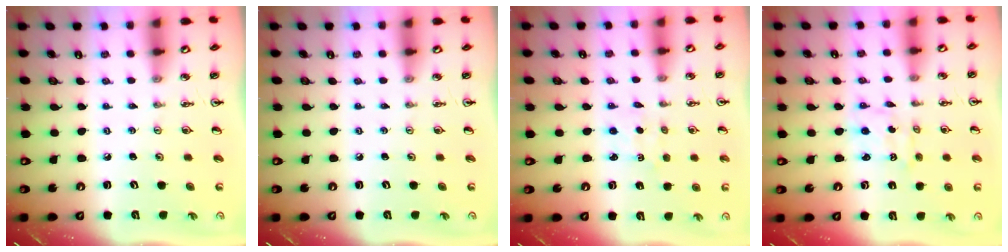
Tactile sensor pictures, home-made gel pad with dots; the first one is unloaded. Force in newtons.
{"total": 0.0}
{"total": 1.5, "press": 1.5, "slide": 0.3}
{"total": 1.2, "press": 1.2, "slide": 0.1}